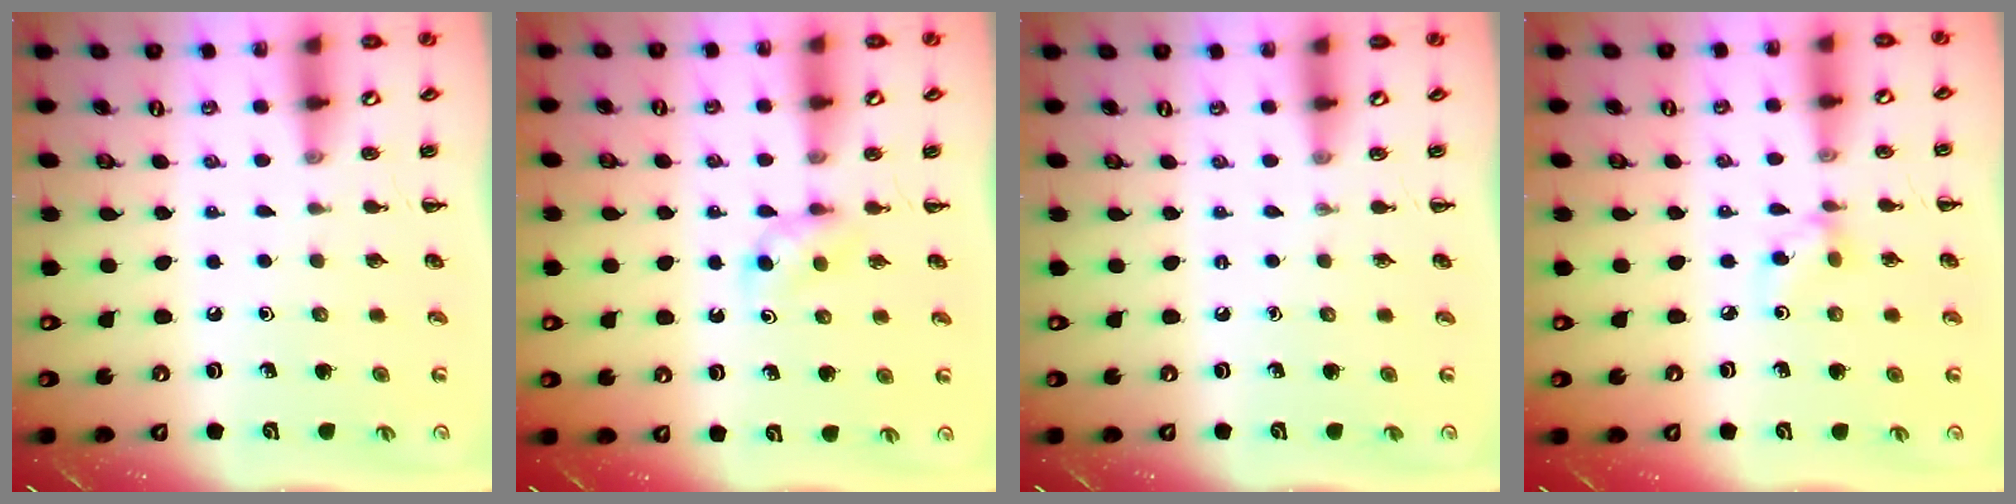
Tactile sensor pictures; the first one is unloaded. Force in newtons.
{"total": 2.7, "press": 2.4, "slide": 1.1}
{"total": 0.0}
{"total": 3.0, "press": 2.8, "slide": 1.2}